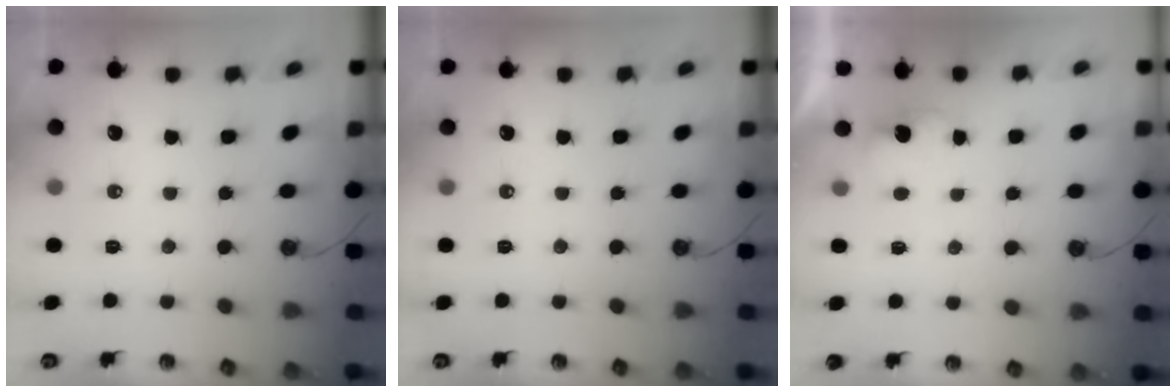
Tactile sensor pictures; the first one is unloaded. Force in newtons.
{"total": 0.0}
{"total": 1.7, "press": 1.5, "slide": 0.8}